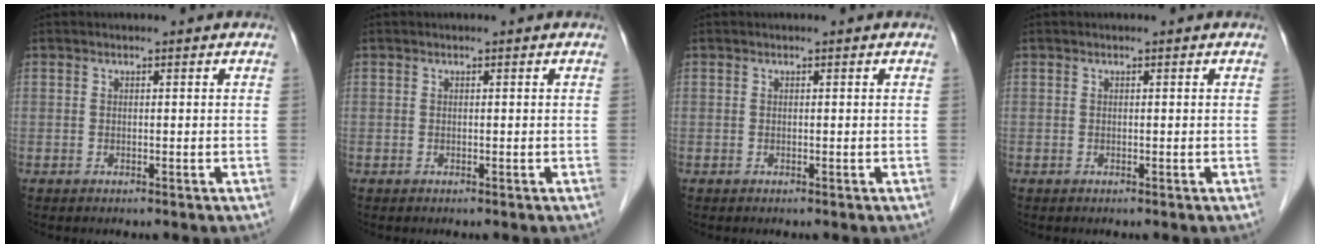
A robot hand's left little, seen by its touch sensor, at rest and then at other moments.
{"total": 0.0}
{"total": 0.0}
{"total": 0.0}